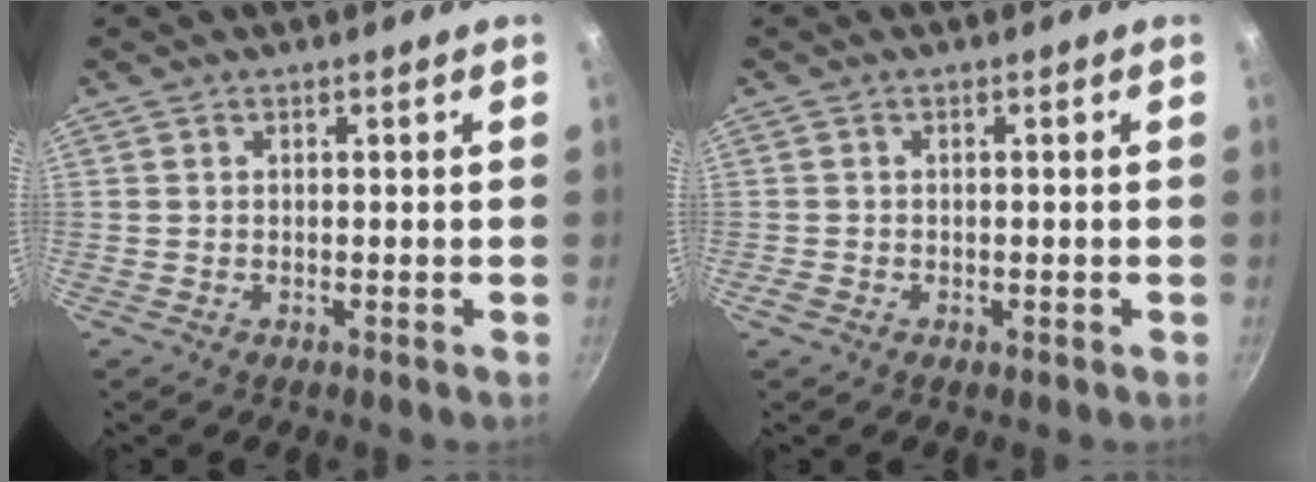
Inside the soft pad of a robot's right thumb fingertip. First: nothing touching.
{"total": 1.3, "force": [-0.6, 0.9, 0.7], "torque": [-0.012, 0.001, -0.012]}